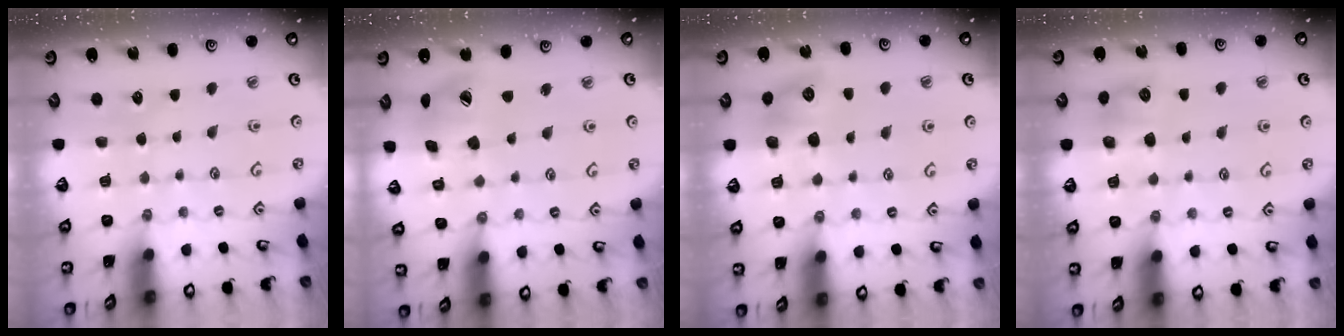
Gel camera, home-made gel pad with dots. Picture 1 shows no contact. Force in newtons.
{"total": 13.8, "press": 13.7, "slide": 1.7}
{"total": 8.4, "press": 8.3, "slide": 1.2}
{"total": 7.3, "press": 7.3, "slide": 0.3}